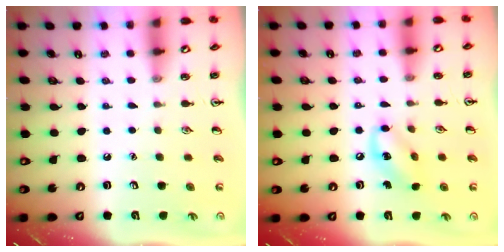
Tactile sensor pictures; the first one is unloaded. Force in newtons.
{"total": 7.4, "press": 7.3, "slide": 1.1}